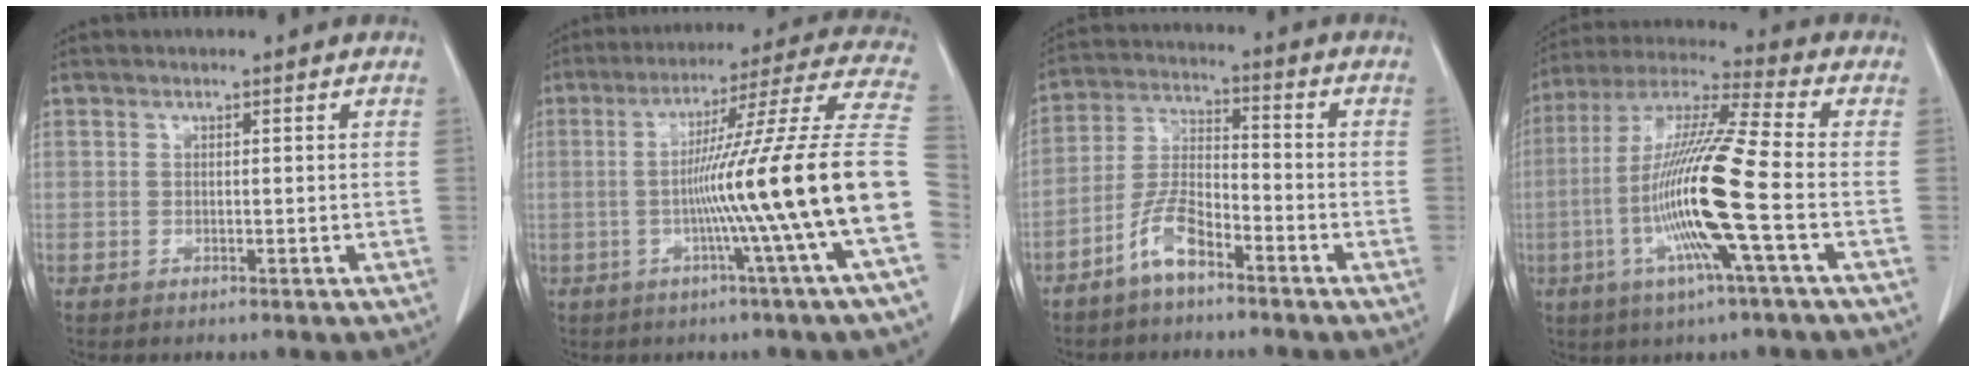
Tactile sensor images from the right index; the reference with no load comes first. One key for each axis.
{"total": 21.1, "fx": -4.2, "fy": -3.4, "fz": 20.4, "tx": -0.255, "ty": 0.006, "tz": -0.084}
{"total": 7.2, "fx": -4.8, "fy": 2.0, "fz": 4.9, "tx": -0.112, "ty": 0.005, "tz": -0.099}
{"total": 16.2, "fx": -3.9, "fy": -0.5, "fz": 15.7, "tx": -0.315, "ty": -0.008, "tz": -0.088}